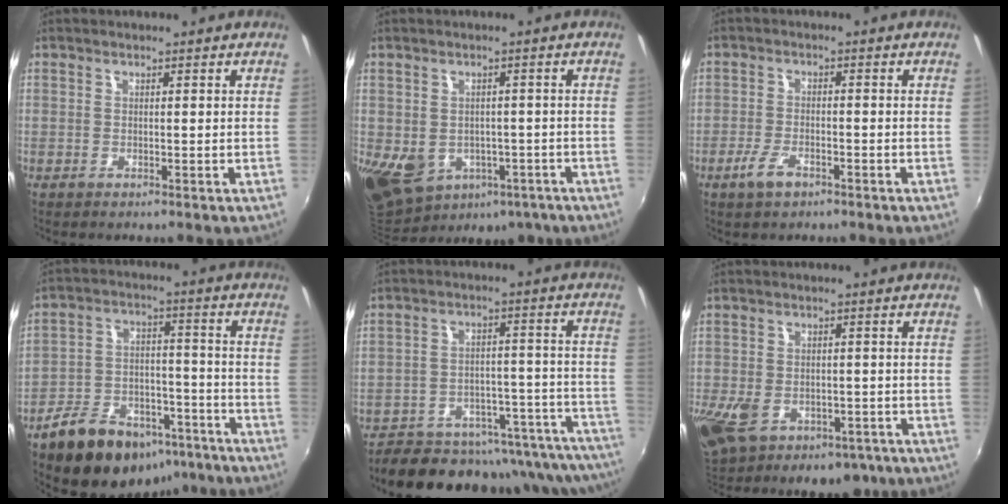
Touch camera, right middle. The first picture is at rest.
{"total": 15.0, "force": [-5.6, 11.1, 8.5], "torque": [-0.186, -0.025, -0.058]}
{"total": 4.4, "force": [-2.9, 1.7, 2.8], "torque": [-0.070, -0.004, -0.053]}
{"total": 19.4, "force": [-13.5, 10.3, 9.4], "torque": [-0.184, 0.020, -0.186]}
{"total": 24.3, "force": [-22.5, 5.4, 7.3], "torque": [-0.096, 0.016, -0.286]}
{"total": 18.2, "force": [-7.8, 12.4, 10.9], "torque": [-0.252, -0.029, -0.105]}